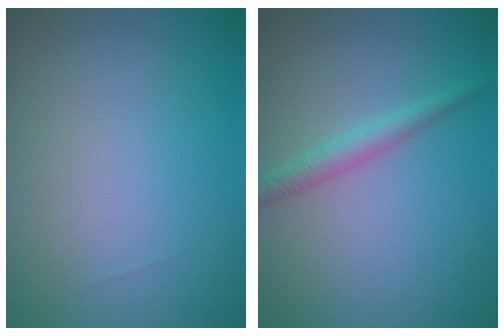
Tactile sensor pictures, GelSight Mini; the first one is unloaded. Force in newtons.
{"total": 1.9, "press": 1.9, "slide": 0.1}